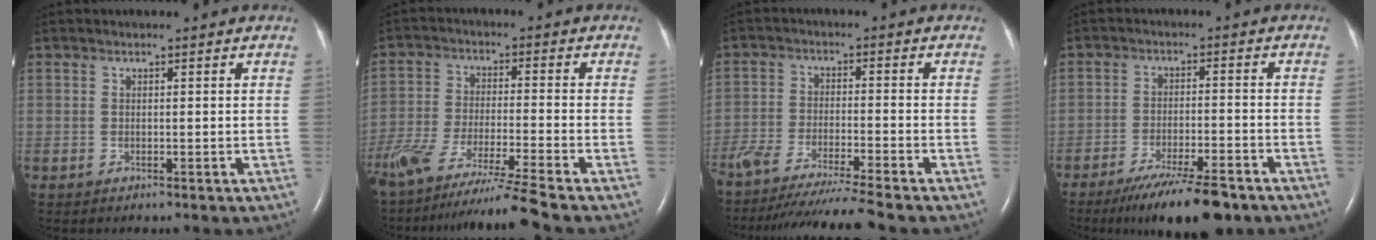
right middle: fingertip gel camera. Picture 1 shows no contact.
{"total": 15.9, "force": [-13.3, -2.3, 8.4], "torque": [-0.157, -0.052, -0.229]}
{"total": 15.1, "force": [-13.5, -1.9, 6.5], "torque": [-0.097, -0.040, -0.222]}
{"total": 11.3, "force": [-8.6, 1.4, 7.2], "torque": [-0.118, -0.027, -0.138]}